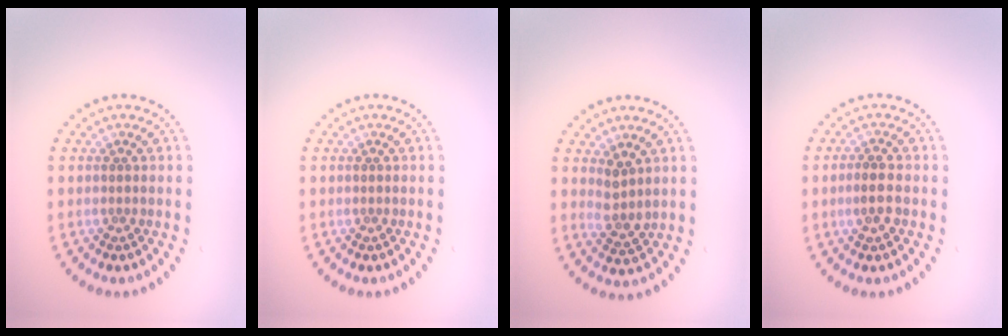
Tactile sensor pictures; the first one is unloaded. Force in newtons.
{"total": 0.0}
{"total": 2.0, "press": 1.7, "slide": 1.1}
{"total": 2.2, "press": 2.2, "slide": 0.3}